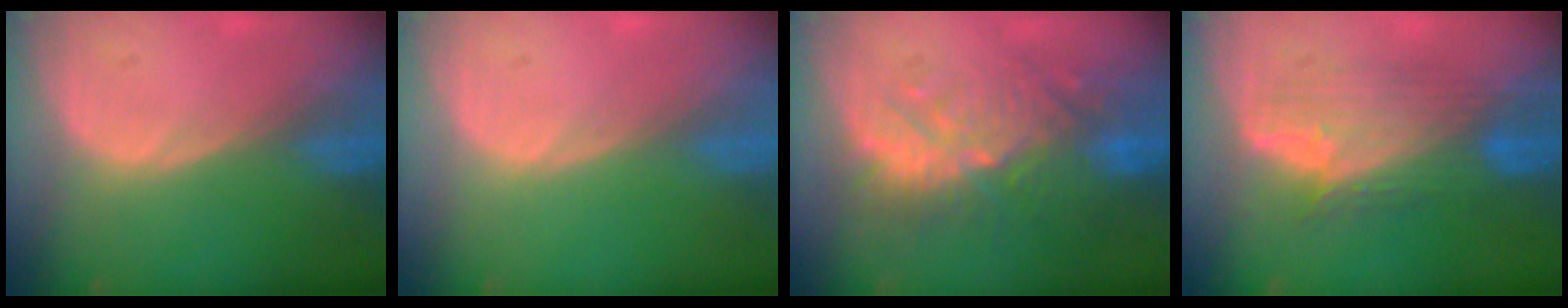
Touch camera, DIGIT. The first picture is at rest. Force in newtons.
{"total": 0.0}
{"total": 10.8, "press": 10.0, "slide": 3.9}
{"total": 7.8, "press": 7.8, "slide": 0.2}